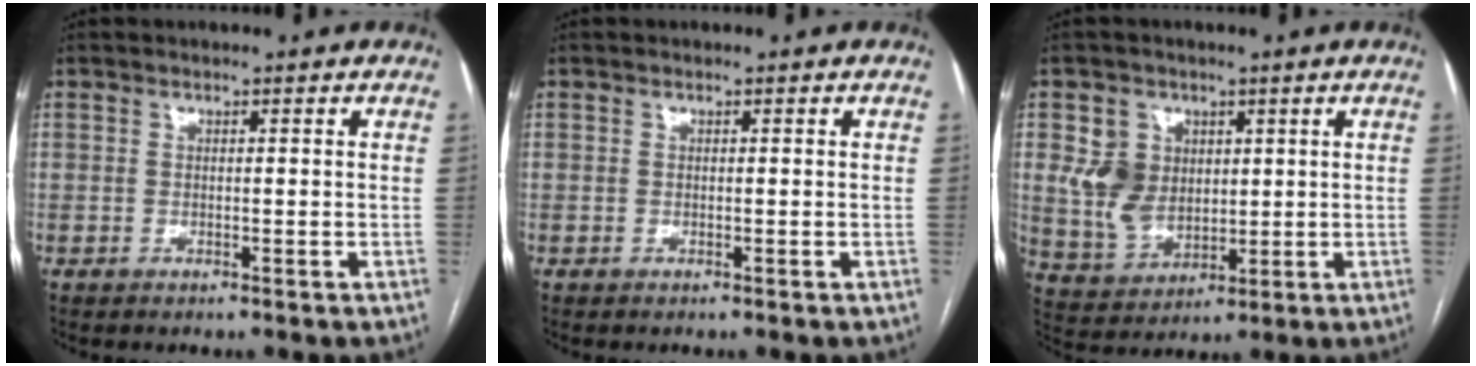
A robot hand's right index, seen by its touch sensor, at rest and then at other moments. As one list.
[{"total": 0.0}, {"total": 8.2, "force": [2.2, 6.6, 4.3], "torque": [-0.095, 0.016, 0.058]}]